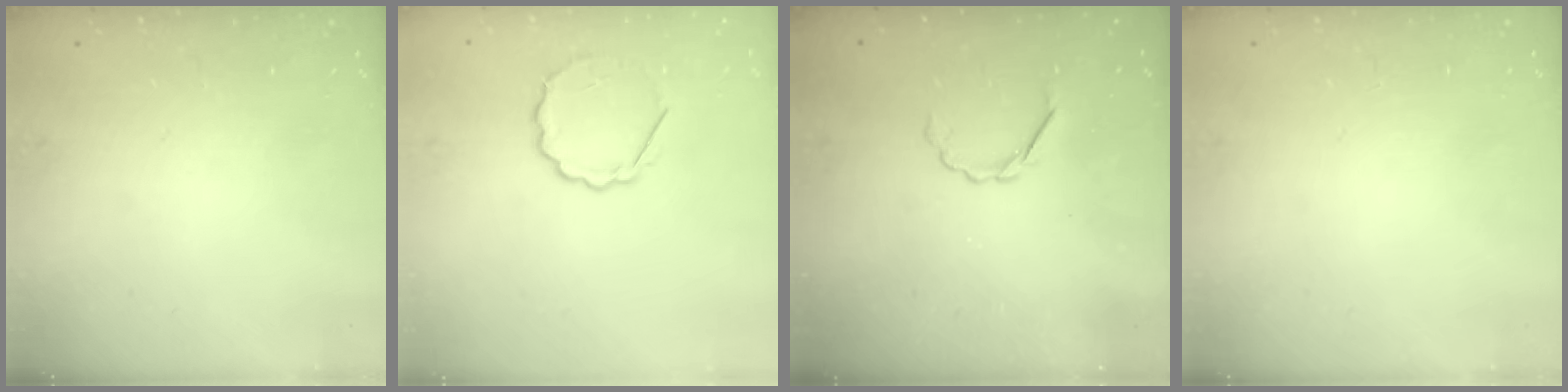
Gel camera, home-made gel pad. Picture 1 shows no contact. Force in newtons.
{"total": 5.9, "press": 5.7, "slide": 1.5}
{"total": 2.4, "press": 2.2, "slide": 0.8}
{"total": 0.0}